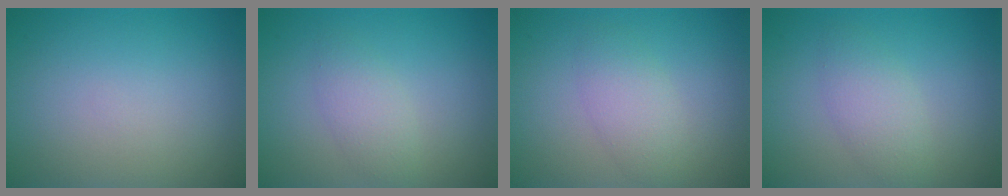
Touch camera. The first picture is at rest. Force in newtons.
{"total": 2.1, "press": 2.1, "slide": 0.1}
{"total": 2.6, "press": 2.6, "slide": 0.1}
{"total": 2.7, "press": 2.6, "slide": 0.0}